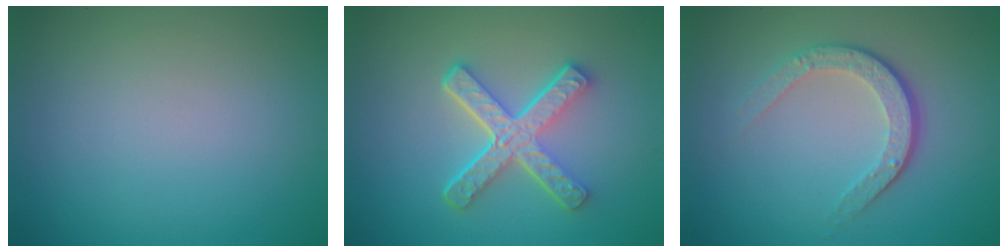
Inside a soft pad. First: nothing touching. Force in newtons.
{"total": 5.4, "press": 3.8, "slide": 3.8}
{"total": 3.6, "press": 2.7, "slide": 2.5}